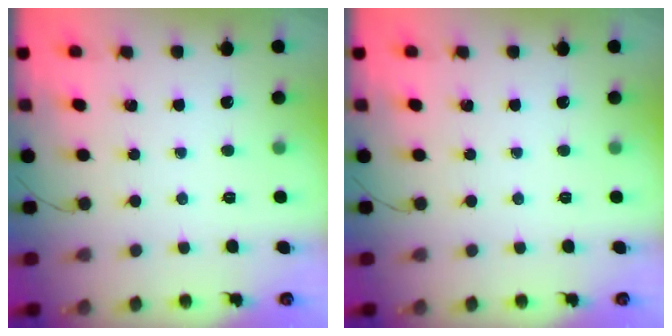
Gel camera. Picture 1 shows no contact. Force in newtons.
{"total": 0.0}